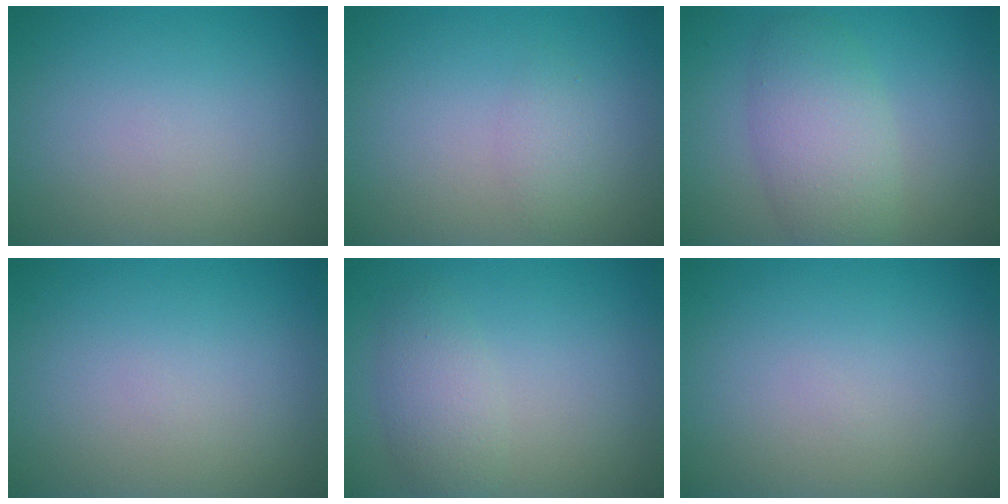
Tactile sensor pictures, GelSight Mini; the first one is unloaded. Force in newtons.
{"total": 1.3, "press": 1.3, "slide": 0.0}
{"total": 4.8, "press": 4.8, "slide": 0.2}
{"total": 0.0}
{"total": 2.6, "press": 2.6, "slide": 0.1}
{"total": 0.0}